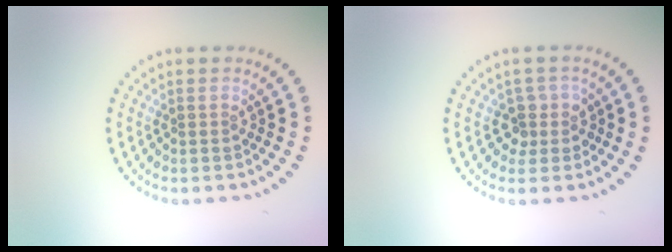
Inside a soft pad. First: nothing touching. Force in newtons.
{"total": 2.2, "press": 1.8, "slide": 1.3}